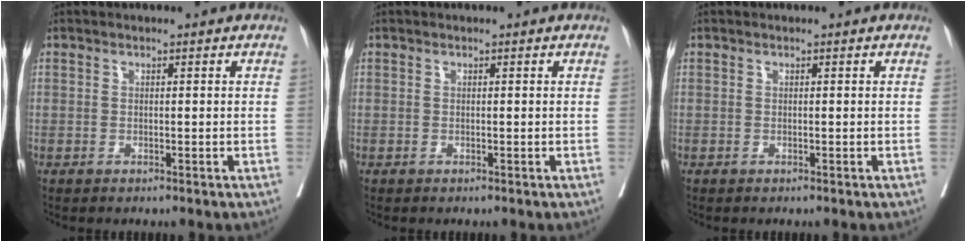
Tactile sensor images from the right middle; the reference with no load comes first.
{"total": 0.0}
{"total": 0.0}